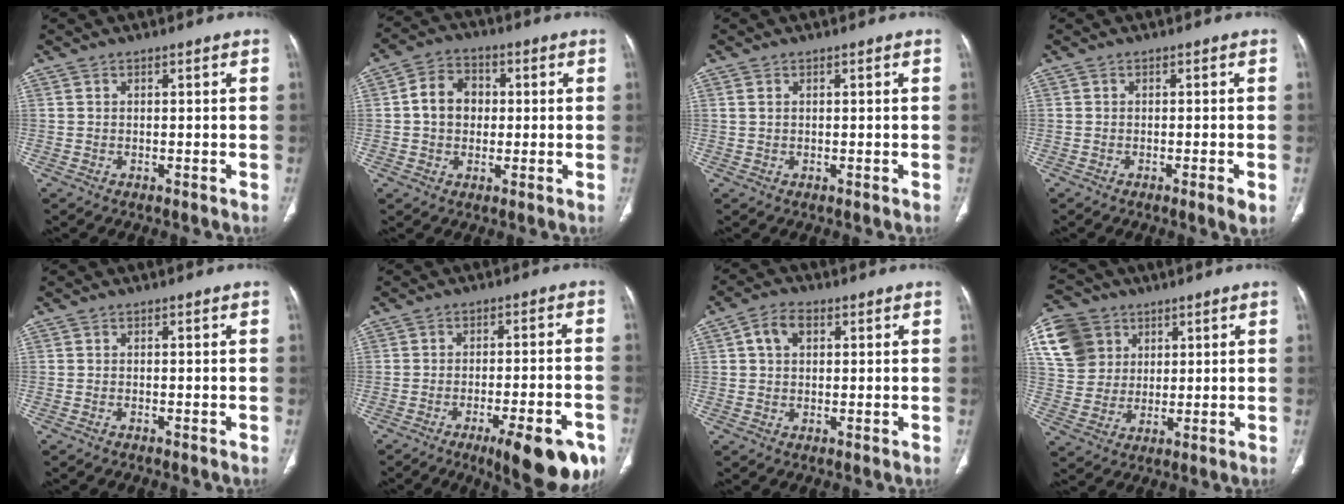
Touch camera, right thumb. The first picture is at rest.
{"total": 7.7, "force": [0.4, 6.3, 4.5], "torque": [-0.054, 0.016, 0.000]}
{"total": 0.9, "force": [0.3, 0.6, 0.6], "torque": [-0.012, 0.002, 0.007]}
{"total": 2.3, "force": [-0.9, 0.2, 2.1], "torque": [-0.033, -0.005, -0.015]}
{"total": 0.0}
{"total": 14.7, "force": [-8.3, 4.0, 11.5], "torque": [-0.110, 0.039, -0.111]}
{"total": 4.7, "force": [1.4, 3.3, 3.1], "torque": [-0.050, 0.009, 0.023]}
{"total": 13.9, "force": [5.2, 11.7, 5.4], "torque": [-0.091, 0.011, 0.098]}